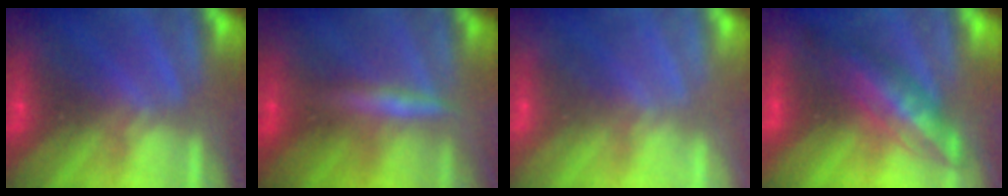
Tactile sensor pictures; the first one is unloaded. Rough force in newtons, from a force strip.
{"total": 2.6}
{"total": 2.3}
{"total": 2.9}